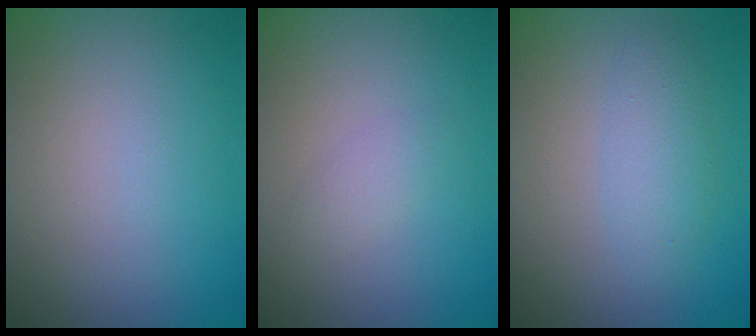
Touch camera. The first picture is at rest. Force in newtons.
{"total": 1.2, "press": 1.2, "slide": 0.1}
{"total": 2.4, "press": 2.4, "slide": 0.0}